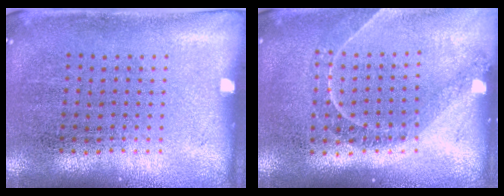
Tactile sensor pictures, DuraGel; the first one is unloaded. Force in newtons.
{"total": 1.2, "press": 1.2, "slide": 0.4}